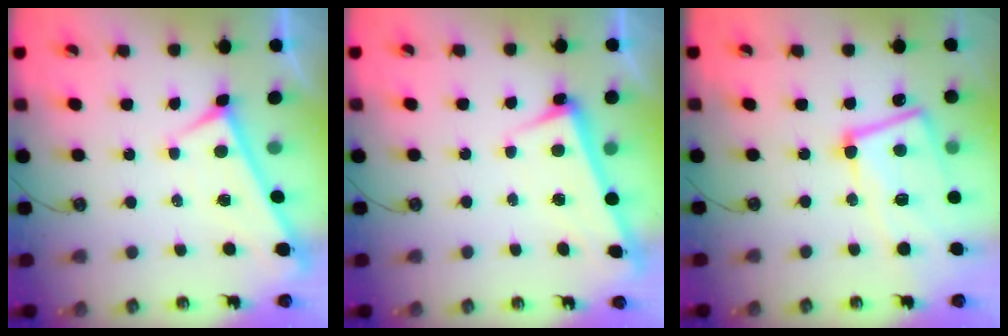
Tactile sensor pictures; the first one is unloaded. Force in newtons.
{"total": 2.5, "press": 2.4, "slide": 0.7}
{"total": 12.4, "press": 12.2, "slide": 2.0}